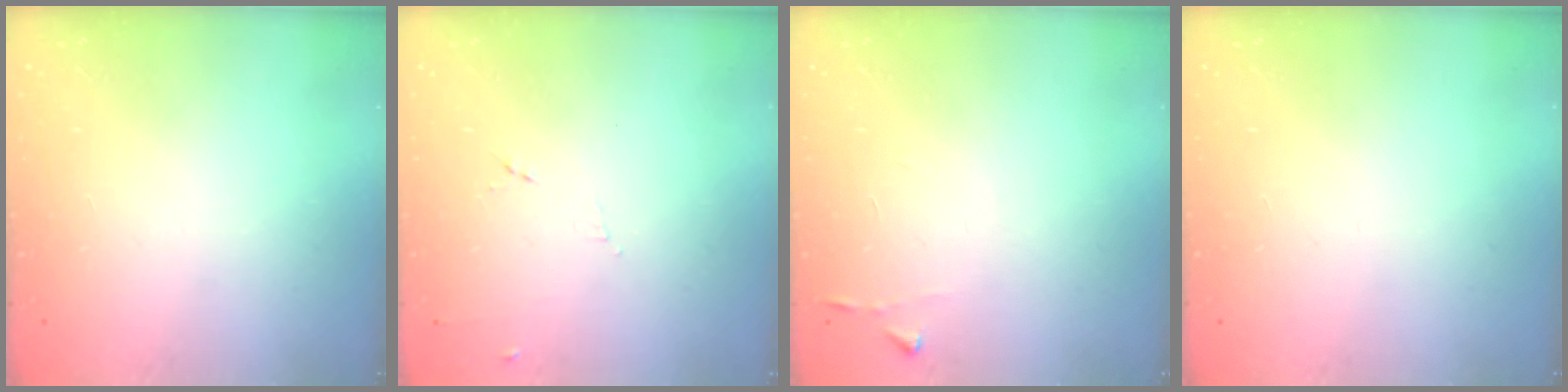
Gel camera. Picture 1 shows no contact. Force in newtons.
{"total": 4.4, "press": 4.3, "slide": 1.0}
{"total": 2.9, "press": 2.9, "slide": 0.3}
{"total": 0.0}